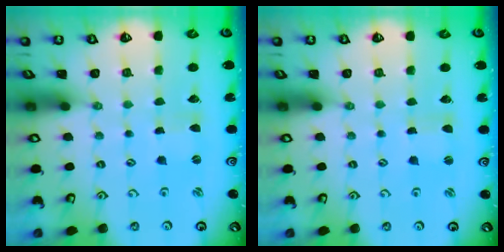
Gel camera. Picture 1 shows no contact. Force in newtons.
{"total": 0.8, "press": 0.8, "slide": 0.3}